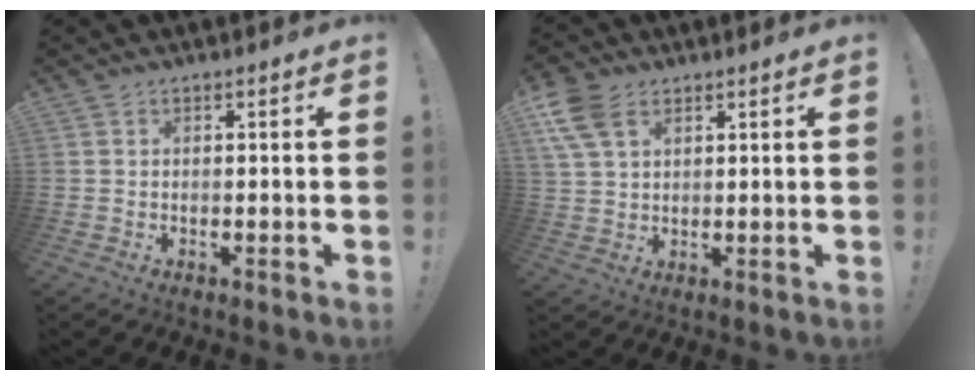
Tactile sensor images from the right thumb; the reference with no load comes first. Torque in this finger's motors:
{"motor_torque": [1.65, 1.03, 0.43, -0.20, -0.05]}